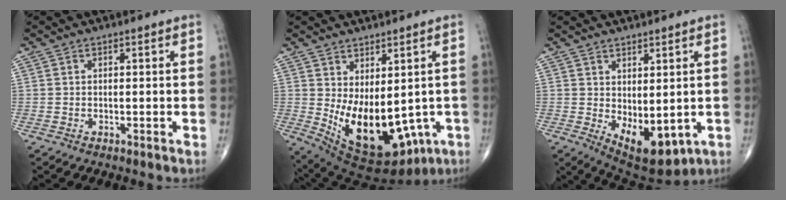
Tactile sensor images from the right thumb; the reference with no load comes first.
{"total": 17.3, "force": [-2.6, 9.5, 14.2], "torque": [-0.212, -0.017, -0.006]}
{"total": 10.1, "force": [-1.4, 4.9, 8.8], "torque": [-0.113, -0.014, 0.006]}